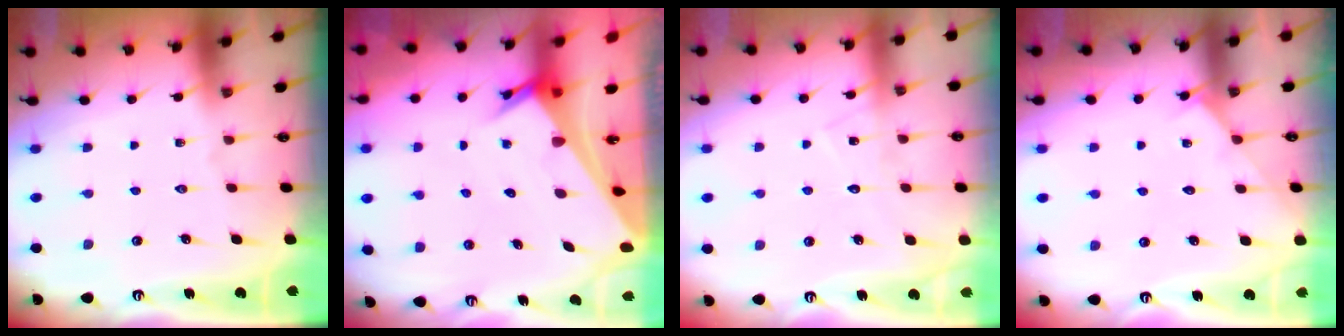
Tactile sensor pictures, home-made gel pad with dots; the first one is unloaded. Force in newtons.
{"total": 3.9, "press": 3.9, "slide": 0.4}
{"total": 7.6, "press": 7.6, "slide": 0.4}
{"total": 2.6, "press": 2.5, "slide": 0.4}